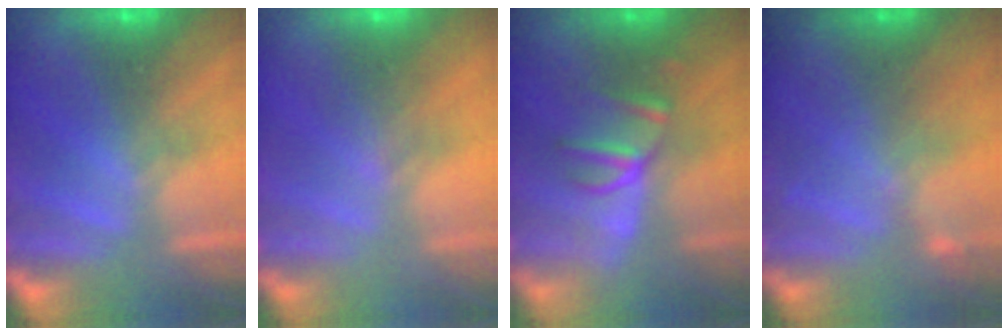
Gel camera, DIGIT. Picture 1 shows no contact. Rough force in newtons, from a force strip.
{"total": 4.7}
{"total": 3.1}
{"total": 2.3}